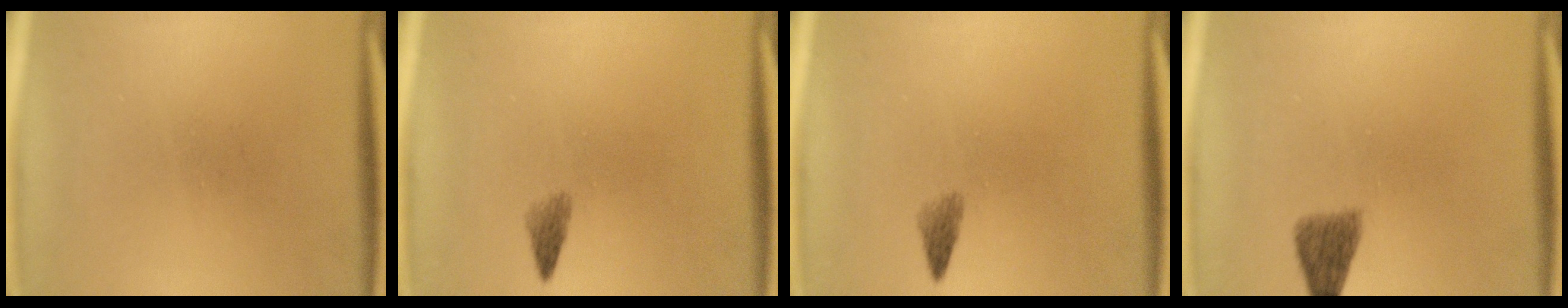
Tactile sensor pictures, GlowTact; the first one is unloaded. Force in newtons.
{"total": 1.5}
{"total": 1.5}
{"total": 3.7}